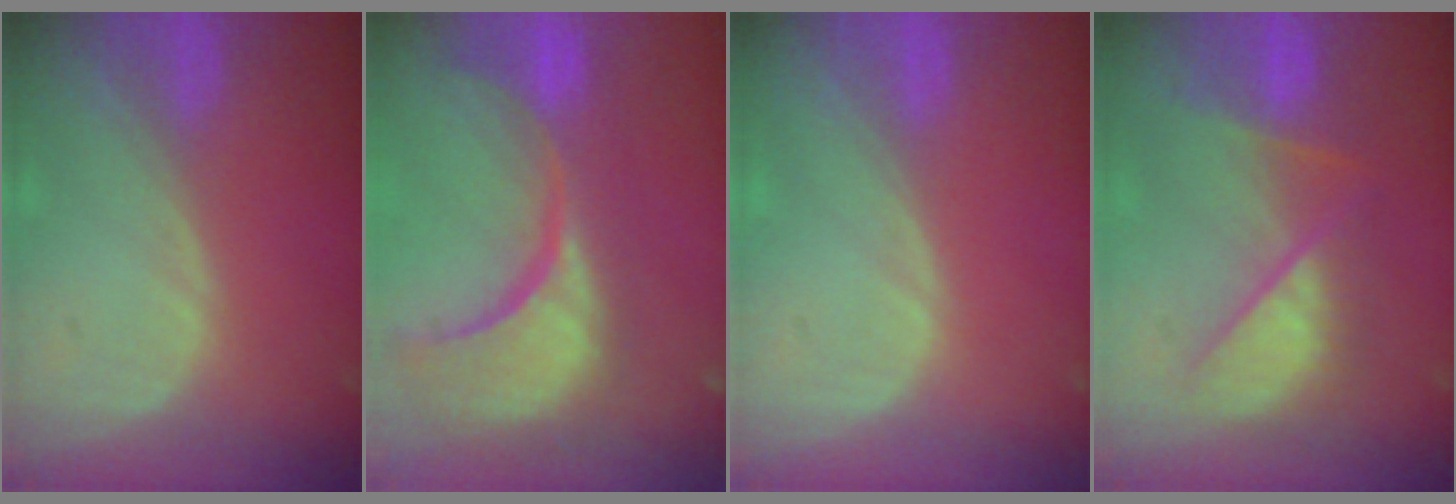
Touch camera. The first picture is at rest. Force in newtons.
{"total": 15.4, "press": 12.2, "slide": 9.4}
{"total": 0.0}
{"total": 7.9, "press": 7.9, "slide": 0.5}